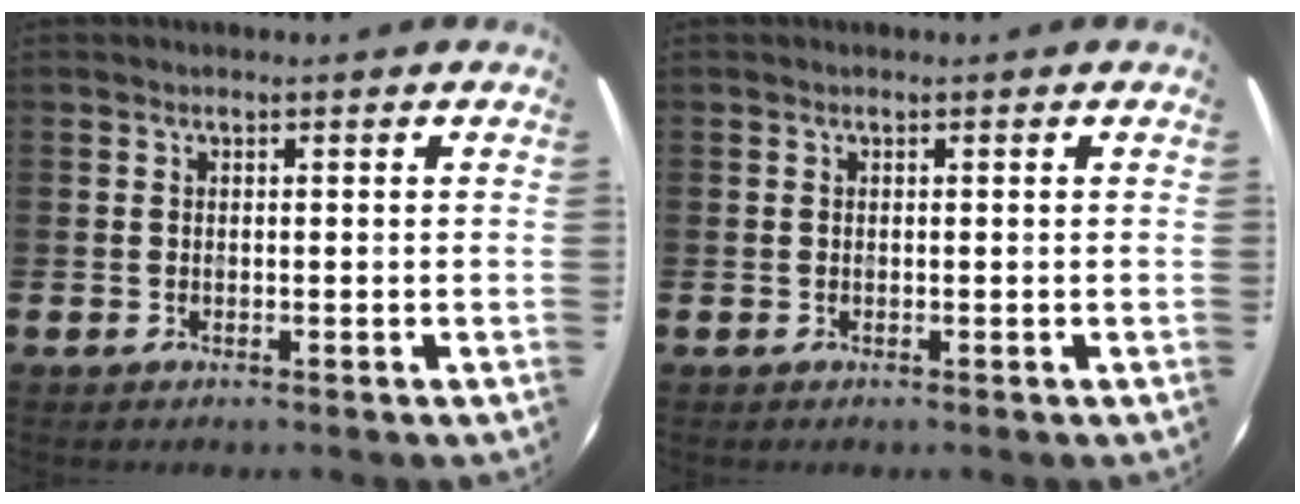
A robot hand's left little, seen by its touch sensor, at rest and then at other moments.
{"total": 0.0}